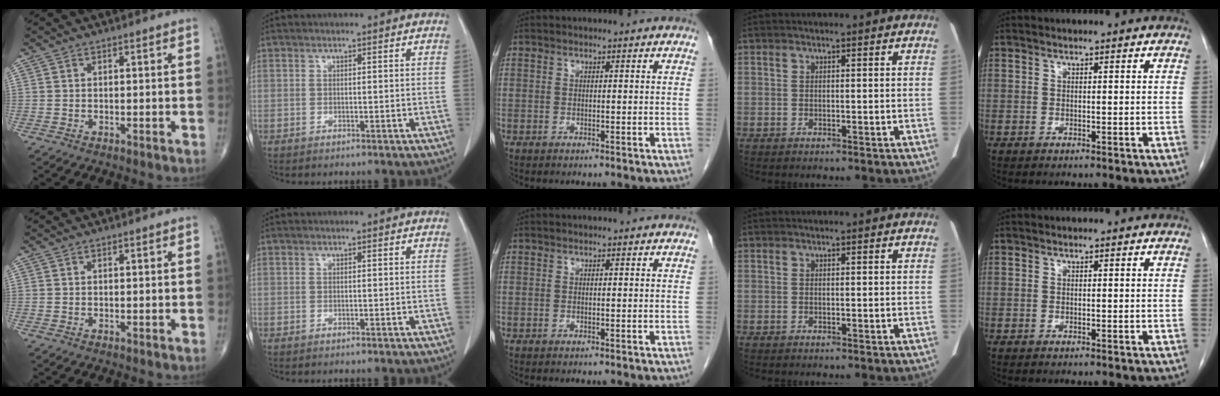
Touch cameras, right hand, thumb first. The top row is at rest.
{}